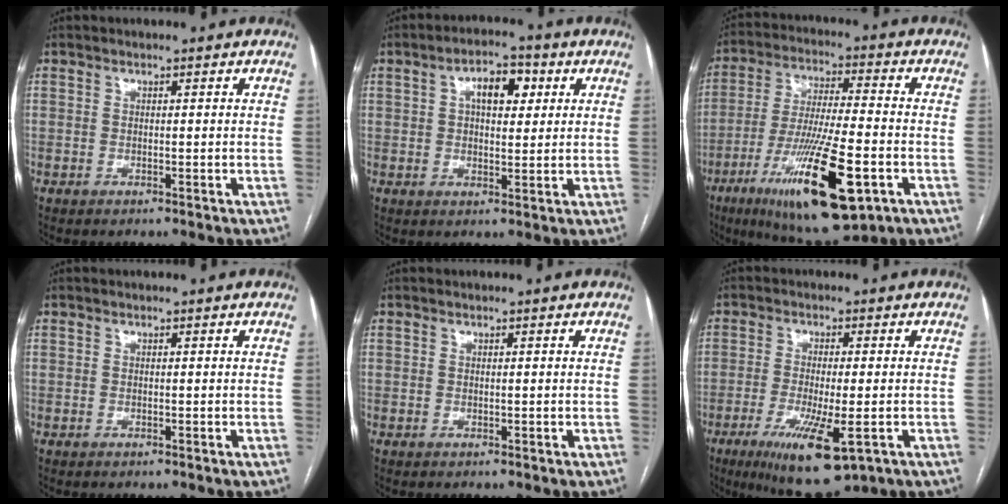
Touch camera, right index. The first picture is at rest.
{"total": 6.3, "force": [2.0, 3.0, 5.2], "torque": [-0.085, 0.018, 0.031]}
{"total": 19.6, "force": [-8.4, 3.4, 17.4], "torque": [-0.323, -0.035, -0.134]}
{"total": 0.0}
{"total": 0.0}
{"total": 11.5, "force": [-5.3, 2.3, 10.0], "torque": [-0.173, -0.032, -0.080]}